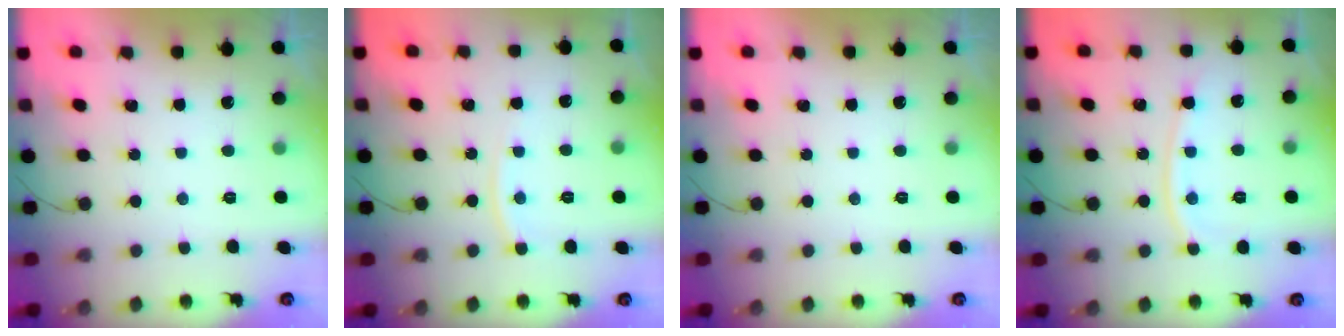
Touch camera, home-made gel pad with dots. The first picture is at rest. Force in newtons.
{"total": 5.3, "press": 5.2, "slide": 0.6}
{"total": 0.0}
{"total": 8.9, "press": 8.9, "slide": 1.0}